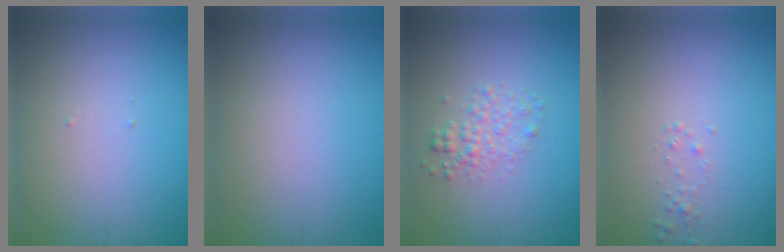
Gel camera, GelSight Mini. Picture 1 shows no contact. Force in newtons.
{"total": 0.0}
{"total": 1.9, "press": 1.9, "slide": 0.1}
{"total": 0.7, "press": 0.6, "slide": 0.1}